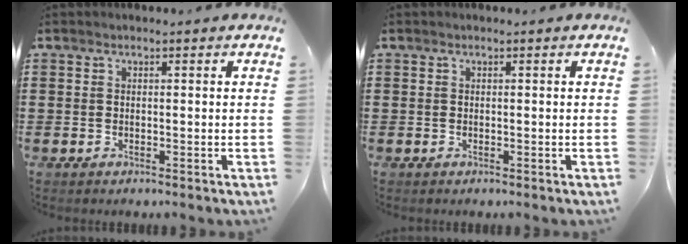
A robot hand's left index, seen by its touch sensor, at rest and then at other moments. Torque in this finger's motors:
{"motor_torque": [1.82, -0.32, 0.04, 0.03]}